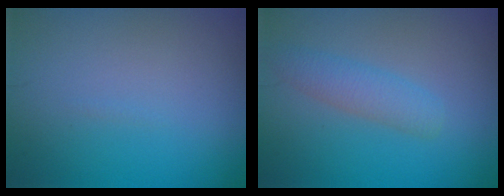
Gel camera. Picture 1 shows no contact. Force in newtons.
{"total": 2.5, "press": 2.5, "slide": 0.1}